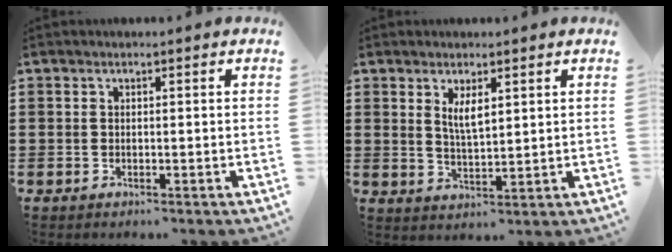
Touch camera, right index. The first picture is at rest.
{"total": 3.5, "force": [1.5, 1.1, 3.0], "torque": [-0.062, 0.002, 0.026]}